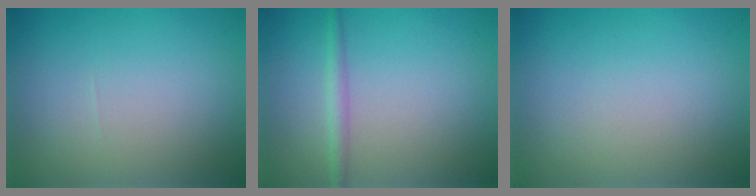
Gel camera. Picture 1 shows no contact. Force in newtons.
{"total": 1.6, "press": 1.6, "slide": 0.1}
{"total": 0.0}